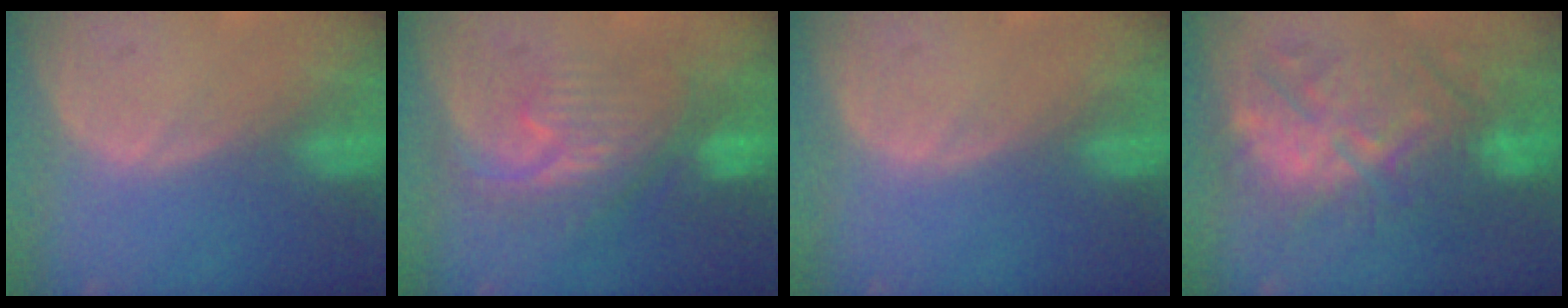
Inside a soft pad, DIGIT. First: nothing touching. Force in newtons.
{"total": 8.0, "press": 7.8, "slide": 1.9}
{"total": 0.0}
{"total": 10.6, "press": 10.6, "slide": 1.2}